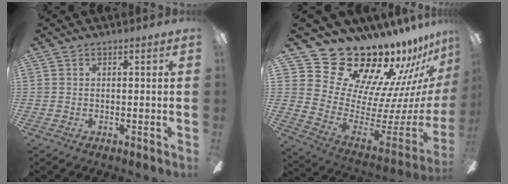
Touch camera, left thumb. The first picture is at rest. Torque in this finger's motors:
{"motor_torque": [2.90, 1.87, 1.32, -1.45, 0.16]}